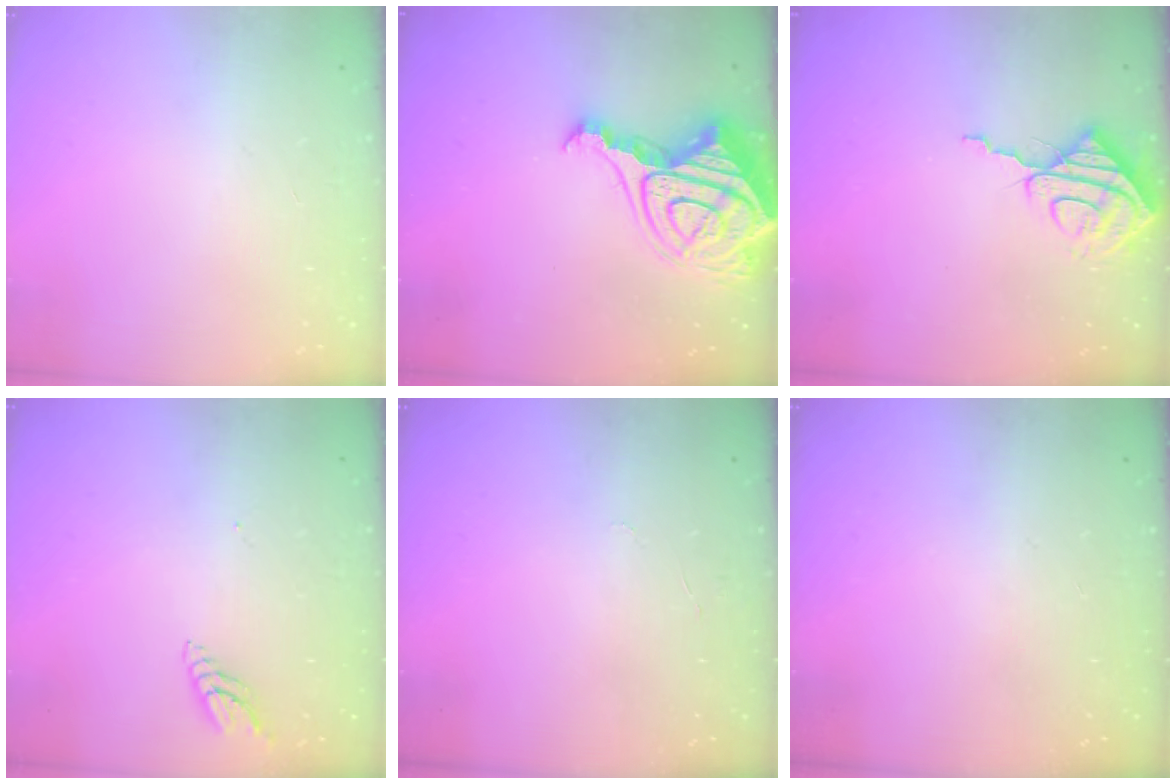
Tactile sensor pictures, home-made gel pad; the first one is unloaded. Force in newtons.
{"total": 20.6, "press": 20.5, "slide": 2.0}
{"total": 8.8, "press": 8.8, "slide": 0.7}
{"total": 6.8, "press": 6.8, "slide": 0.4}
{"total": 3.6, "press": 3.6, "slide": 0.3}
{"total": 0.0}